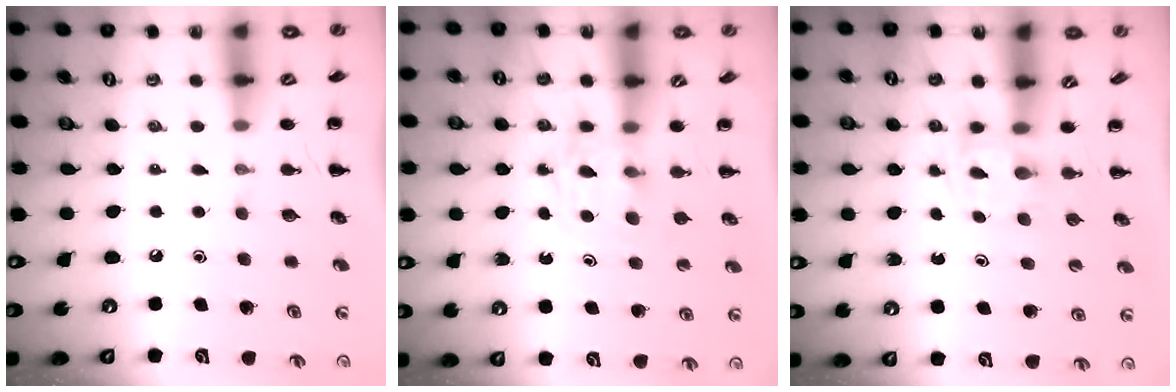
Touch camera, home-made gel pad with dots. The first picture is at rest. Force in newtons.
{"total": 3.5, "press": 3.4, "slide": 0.9}
{"total": 2.5, "press": 2.1, "slide": 1.2}